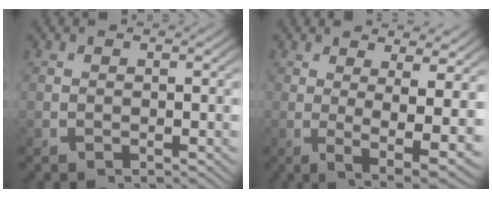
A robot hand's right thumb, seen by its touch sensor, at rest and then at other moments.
{"total": 7.3, "force": [-0.7, 3.2, 6.6], "torque": [-0.108, -0.027, 0.003]}